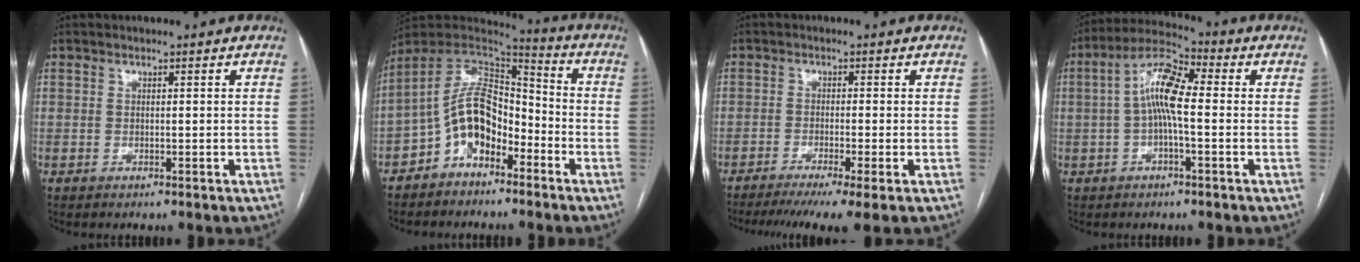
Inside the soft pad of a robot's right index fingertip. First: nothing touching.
{"total": 11.4, "force": [-5.5, 6.5, 7.5], "torque": [-0.145, 0.030, -0.099]}
{"total": 8.8, "force": [-6.3, -0.1, 6.0], "torque": [-0.090, -0.017, -0.099]}
{"total": 8.9, "force": [0.1, 2.4, 8.5], "torque": [-0.171, 0.028, -0.004]}